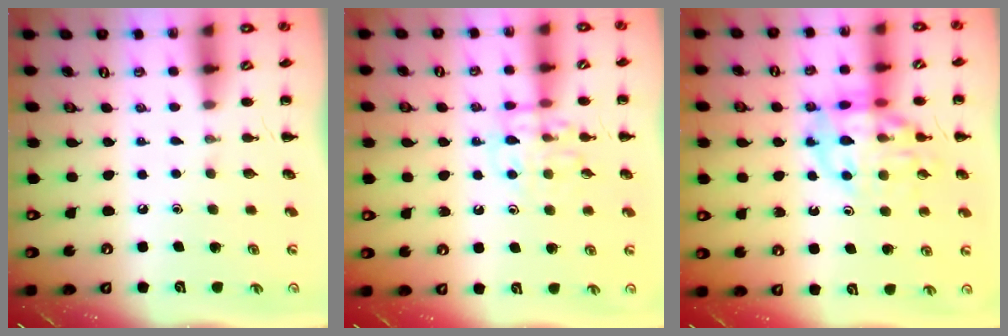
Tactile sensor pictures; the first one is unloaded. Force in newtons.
{"total": 10.6, "press": 10.6, "slide": 0.7}
{"total": 14.0, "press": 13.8, "slide": 2.1}